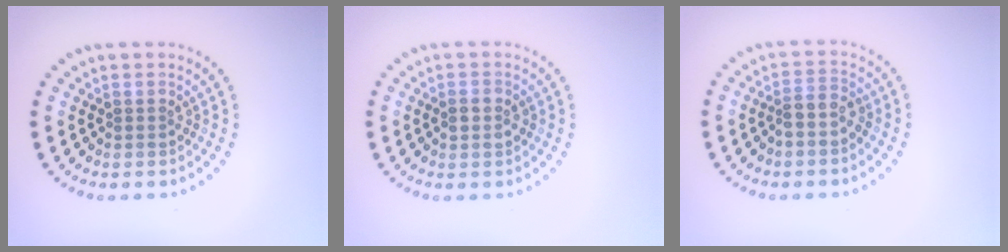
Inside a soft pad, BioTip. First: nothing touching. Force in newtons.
{"total": 1.6, "press": 1.5, "slide": 0.5}
{"total": 2.1, "press": 1.8, "slide": 1.1}